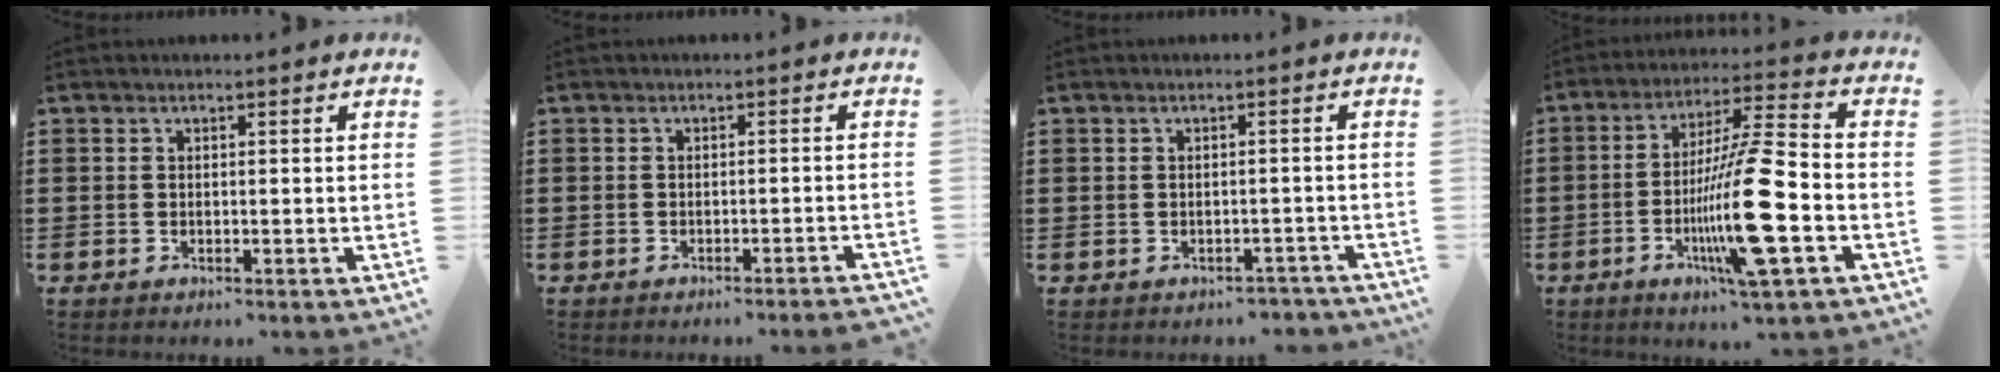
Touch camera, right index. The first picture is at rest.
{"total": 1.3, "force": [-1.1, -0.3, 0.6], "torque": [-0.010, -0.001, -0.021]}
{"total": 1.6, "force": [-1.5, 0.6, -0.1], "torque": [-0.005, 0.001, -0.034]}
{"total": 16.2, "force": [-4.7, 1.8, 15.5], "torque": [-0.304, -0.010, -0.082]}